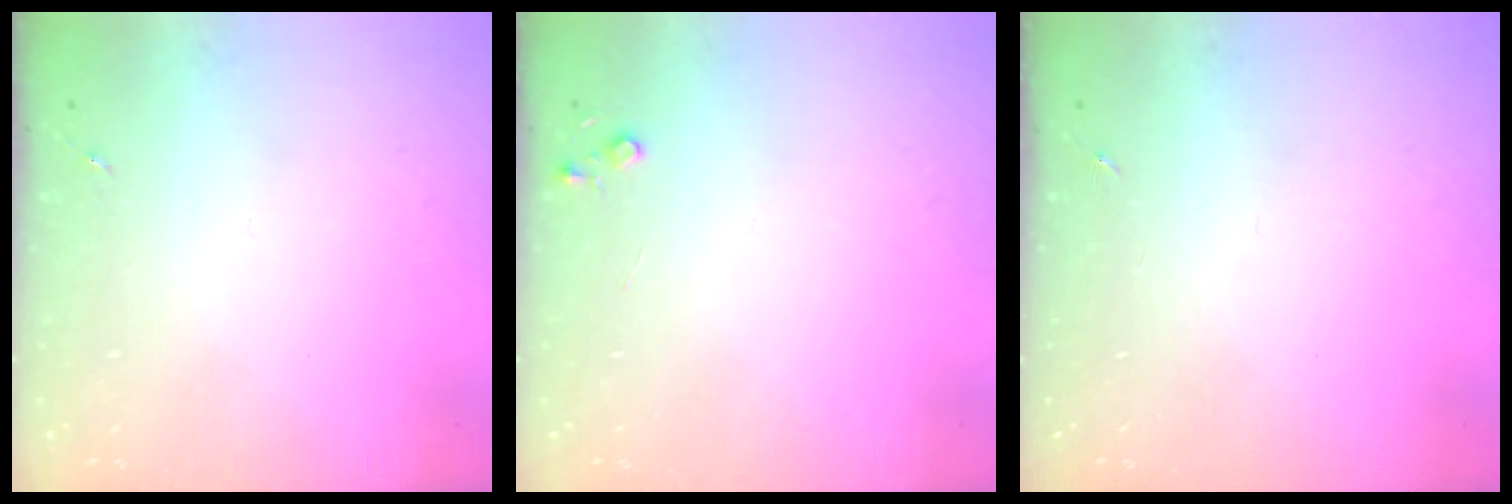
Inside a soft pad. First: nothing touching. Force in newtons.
{"total": 3.6, "press": 3.6, "slide": 0.4}
{"total": 0.0}